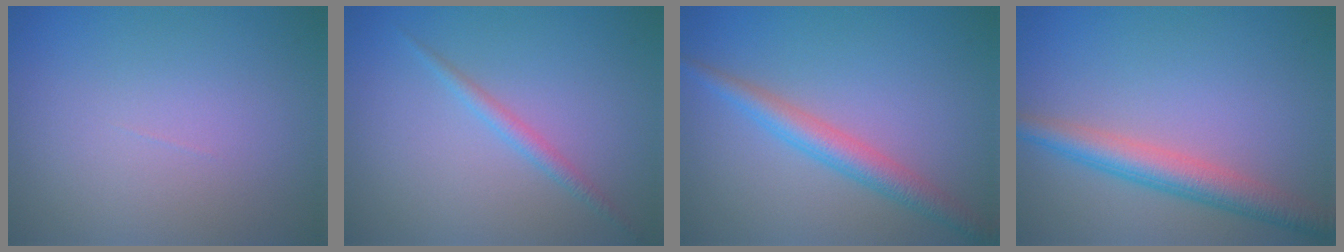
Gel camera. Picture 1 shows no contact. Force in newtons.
{"total": 1.4, "press": 1.4, "slide": 0.1}
{"total": 3.2, "press": 3.2, "slide": 0.1}
{"total": 4.2, "press": 4.2, "slide": 0.0}